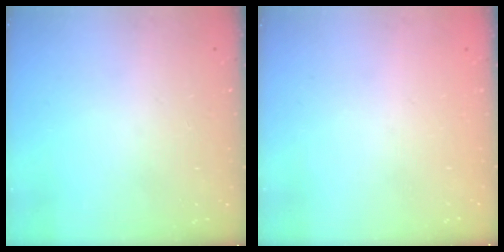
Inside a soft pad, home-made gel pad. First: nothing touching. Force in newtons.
{"total": 0.0}